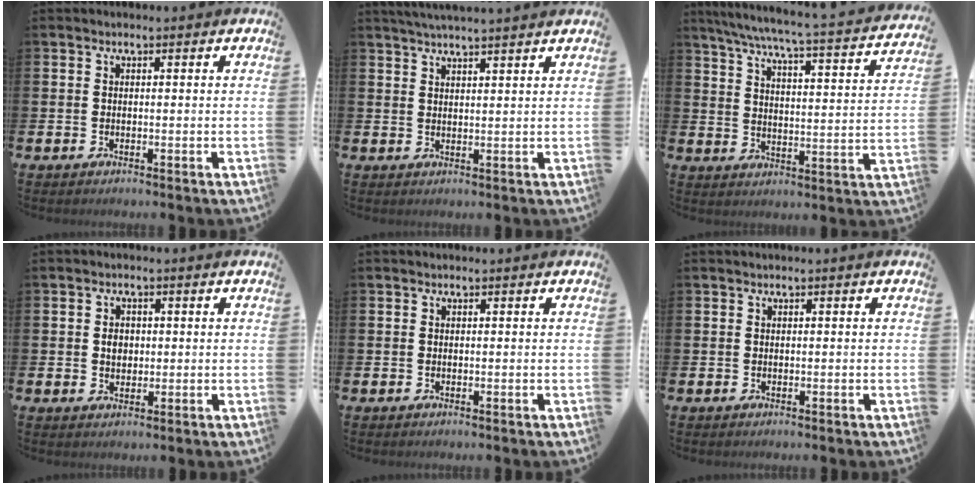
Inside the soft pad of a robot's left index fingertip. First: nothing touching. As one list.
[{"total": 2.9, "force": [2.9, -0.5, 0.4], "torque": [-0.015, -0.008, 0.054]}, {"total": 5.9, "force": [5.2, 0.2, 2.8], "torque": [-0.069, -0.048, 0.081]}, {"total": 2.2, "force": [0.2, 1.8, 1.2], "torque": [-0.003, 0.001, -0.002]}, {"total": 0.0}, {"total": 0.0}]